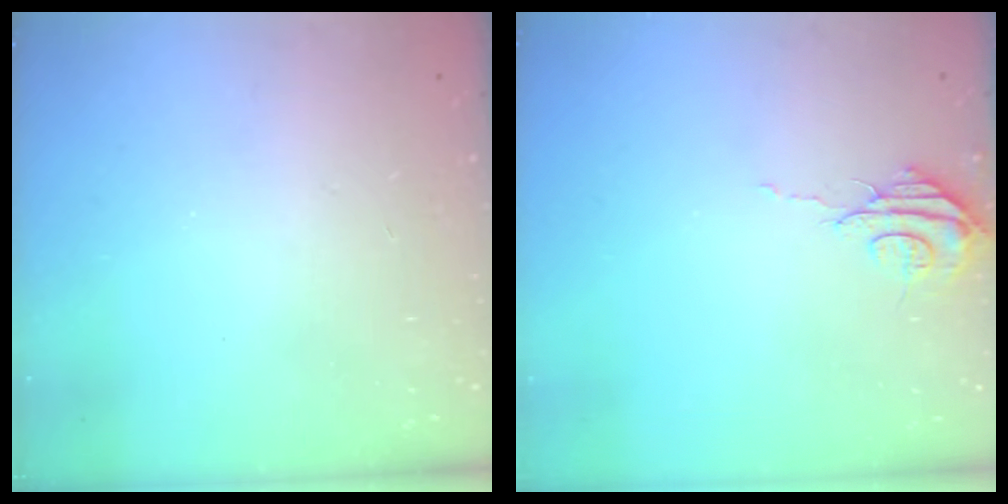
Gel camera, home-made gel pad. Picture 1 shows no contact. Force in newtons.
{"total": 6.3, "press": 6.2, "slide": 0.5}